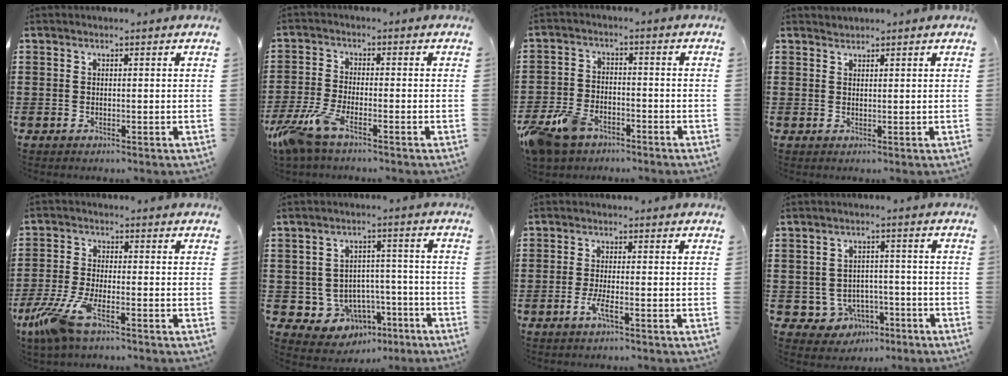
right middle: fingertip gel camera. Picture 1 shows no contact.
{"total": 6.4, "force": [-4.3, 1.4, 4.5], "torque": [-0.128, -0.022, -0.089]}
{"total": 7.1, "force": [-5.6, 3.2, 2.9], "torque": [-0.082, 0.007, -0.113]}
{"total": 0.9, "force": [0.8, 0.1, -0.2], "torque": [0.002, 0.000, 0.017]}
{"total": 7.2, "force": [-4.4, 1.6, 5.5], "torque": [-0.142, -0.021, -0.088]}
{"total": 5.5, "force": [-2.7, 4.6, 1.0], "torque": [-0.036, 0.017, -0.046]}
{"total": 2.9, "force": [-1.4, 0.2, 2.5], "torque": [-0.058, -0.007, -0.028]}
{"total": 4.0, "force": [-2.4, 3.0, 1.0], "torque": [-0.030, 0.009, -0.048]}